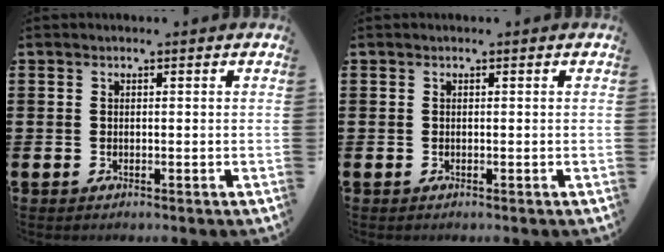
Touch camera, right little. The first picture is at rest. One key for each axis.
{"total": 0.0}